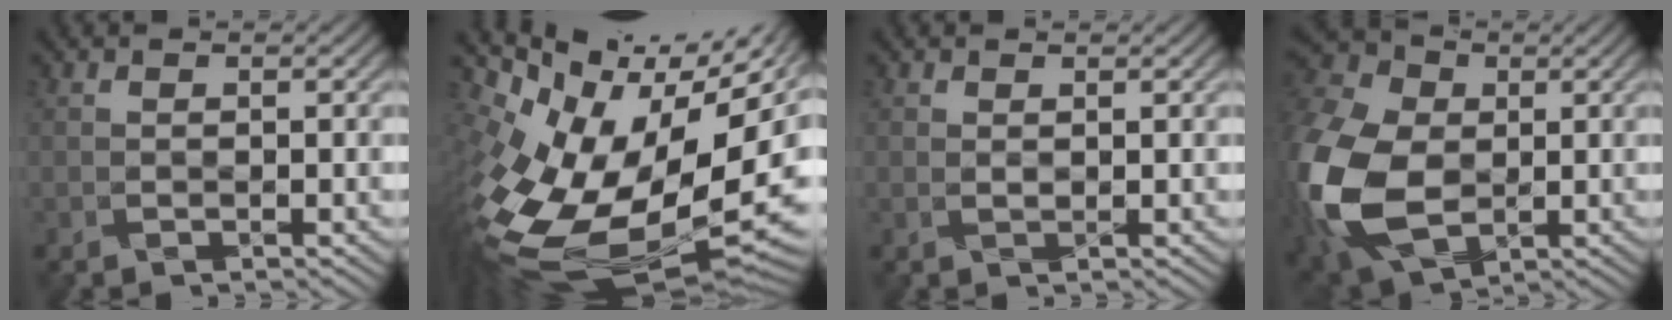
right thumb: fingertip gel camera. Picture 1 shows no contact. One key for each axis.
{"total": 20.3, "fx": -3.9, "fy": 13.0, "fz": 15.0, "tx": -0.265, "ty": -0.043, "tz": -0.025}
{"total": 0.6, "fx": 0.6, "fy": 0.0, "fz": 0.1, "tx": -0.006, "ty": -0.002, "tz": 0.009}
{"total": 16.3, "fx": -1.3, "fy": 11.9, "fz": 11.0, "tx": -0.326, "ty": -0.027, "tz": -0.020}